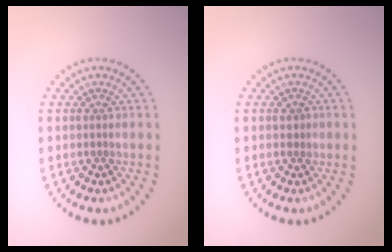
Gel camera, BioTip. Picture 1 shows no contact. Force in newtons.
{"total": 0.7, "press": 0.6, "slide": 0.3}